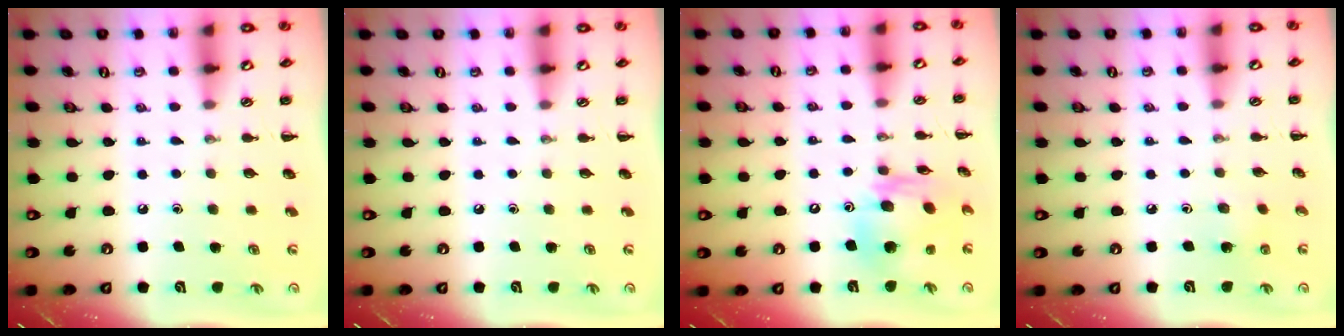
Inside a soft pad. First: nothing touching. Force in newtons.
{"total": 0.0}
{"total": 13.1, "press": 12.5, "slide": 3.8}
{"total": 1.6, "press": 1.4, "slide": 0.6}